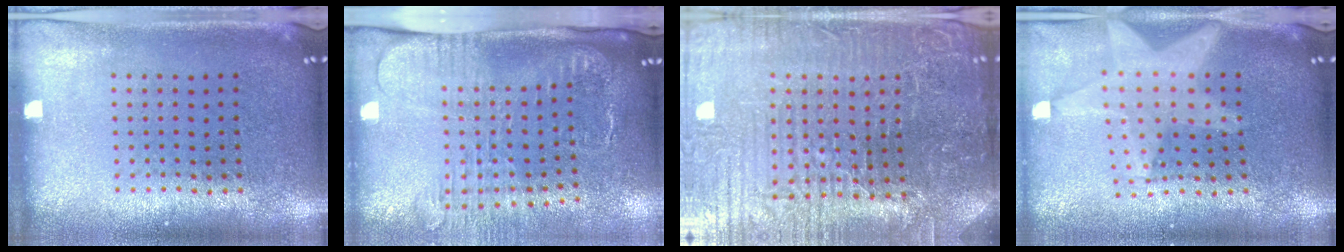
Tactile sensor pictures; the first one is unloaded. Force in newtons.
{"total": 2.6, "press": 2.0, "slide": 1.7}
{"total": 6.4, "press": 5.8, "slide": 2.7}
{"total": 2.2, "press": 1.8, "slide": 1.3}